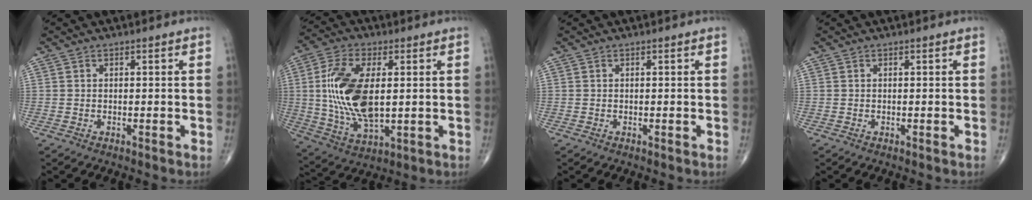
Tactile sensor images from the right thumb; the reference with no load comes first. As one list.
[{"total": 16.6, "force": [1.6, 8.3, 14.3], "torque": [-0.286, -0.011, 0.036]}, {"total": 0.0}, {"total": 0.0}]